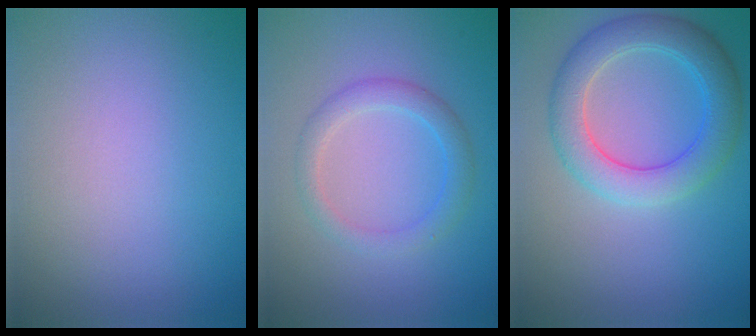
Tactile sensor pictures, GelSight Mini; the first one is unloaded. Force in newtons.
{"total": 2.5, "press": 2.5, "slide": 0.2}
{"total": 5.4, "press": 5.4, "slide": 0.1}